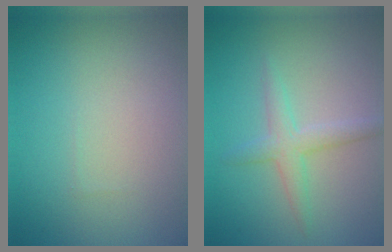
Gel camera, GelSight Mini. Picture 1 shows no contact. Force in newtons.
{"total": 2.3, "press": 2.3, "slide": 0.0}